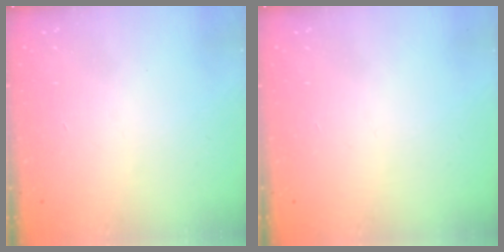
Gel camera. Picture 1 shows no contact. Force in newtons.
{"total": 0.0}